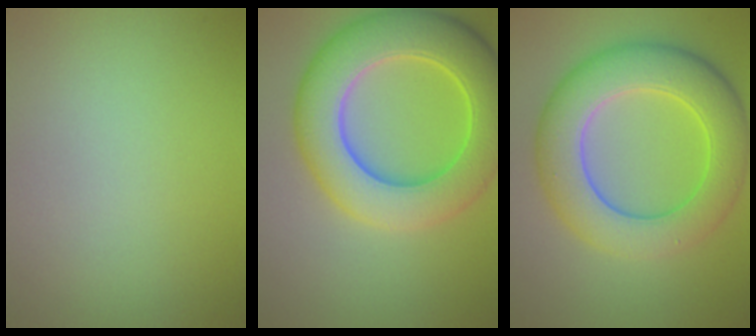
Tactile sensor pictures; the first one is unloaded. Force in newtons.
{"total": 9.6, "press": 9.6, "slide": 0.5}
{"total": 8.0, "press": 8.0, "slide": 0.2}